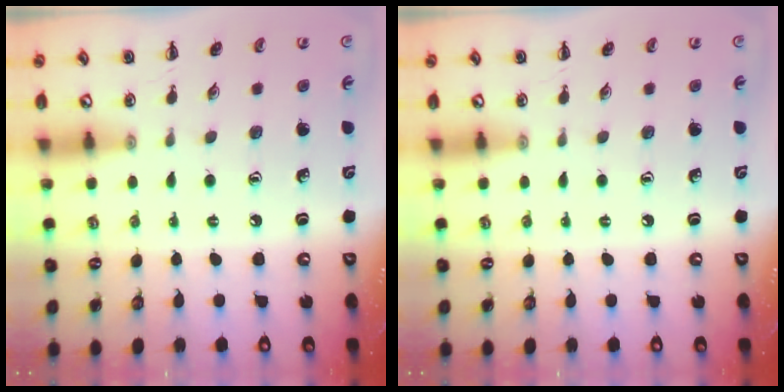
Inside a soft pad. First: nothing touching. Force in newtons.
{"total": 0.0}